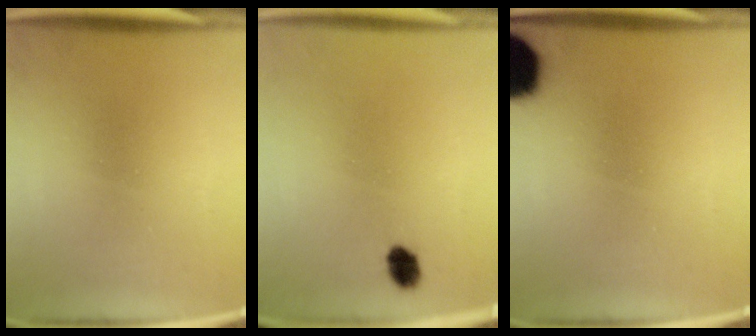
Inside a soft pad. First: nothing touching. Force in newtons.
{"total": 2.9}
{"total": 18.0}